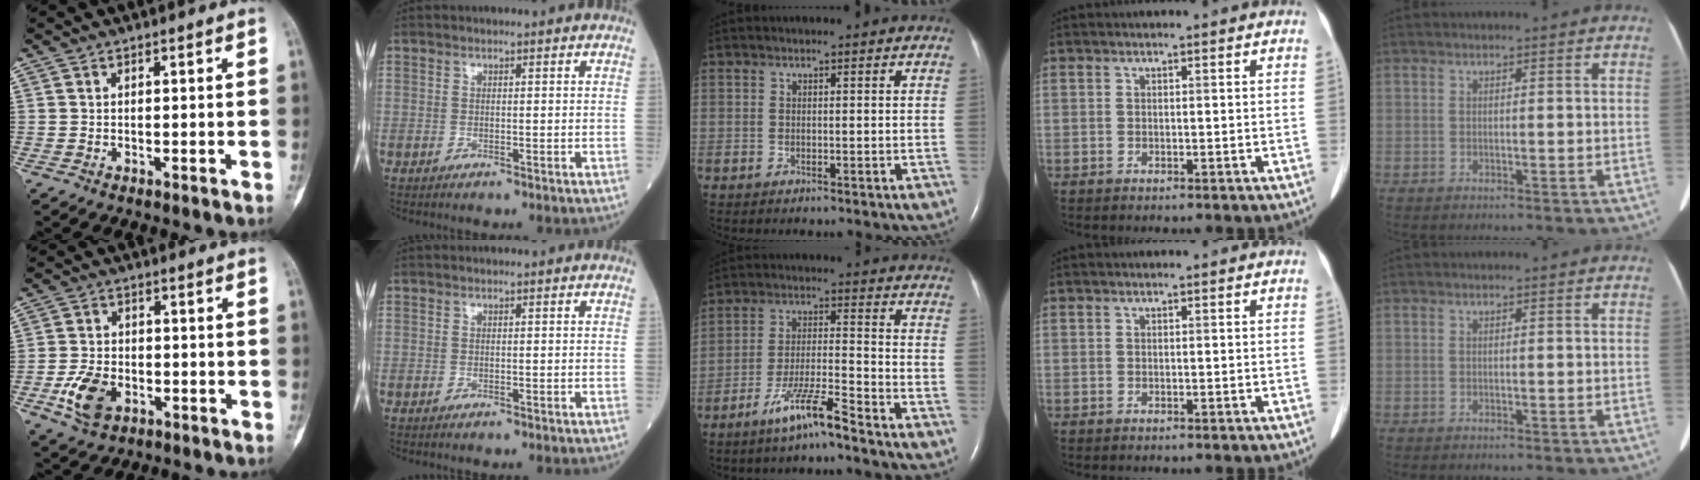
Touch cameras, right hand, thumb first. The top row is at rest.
{"thumb": {"total": 7.7, "force": [-3.0, 5.0, 5.1], "torque": [-0.097, 0.009, -0.053]}, "middle": {"total": 7.7, "force": [-5.8, -0.2, 5.1], "torque": [-0.100, -0.017, -0.114]}}